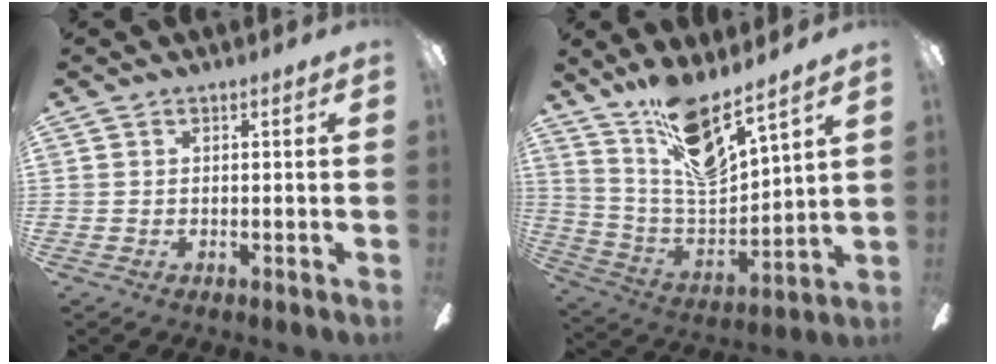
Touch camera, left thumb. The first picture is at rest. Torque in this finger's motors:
{"motor_torque": [1.78, 0.14, 1.45, -1.22, 0.38]}